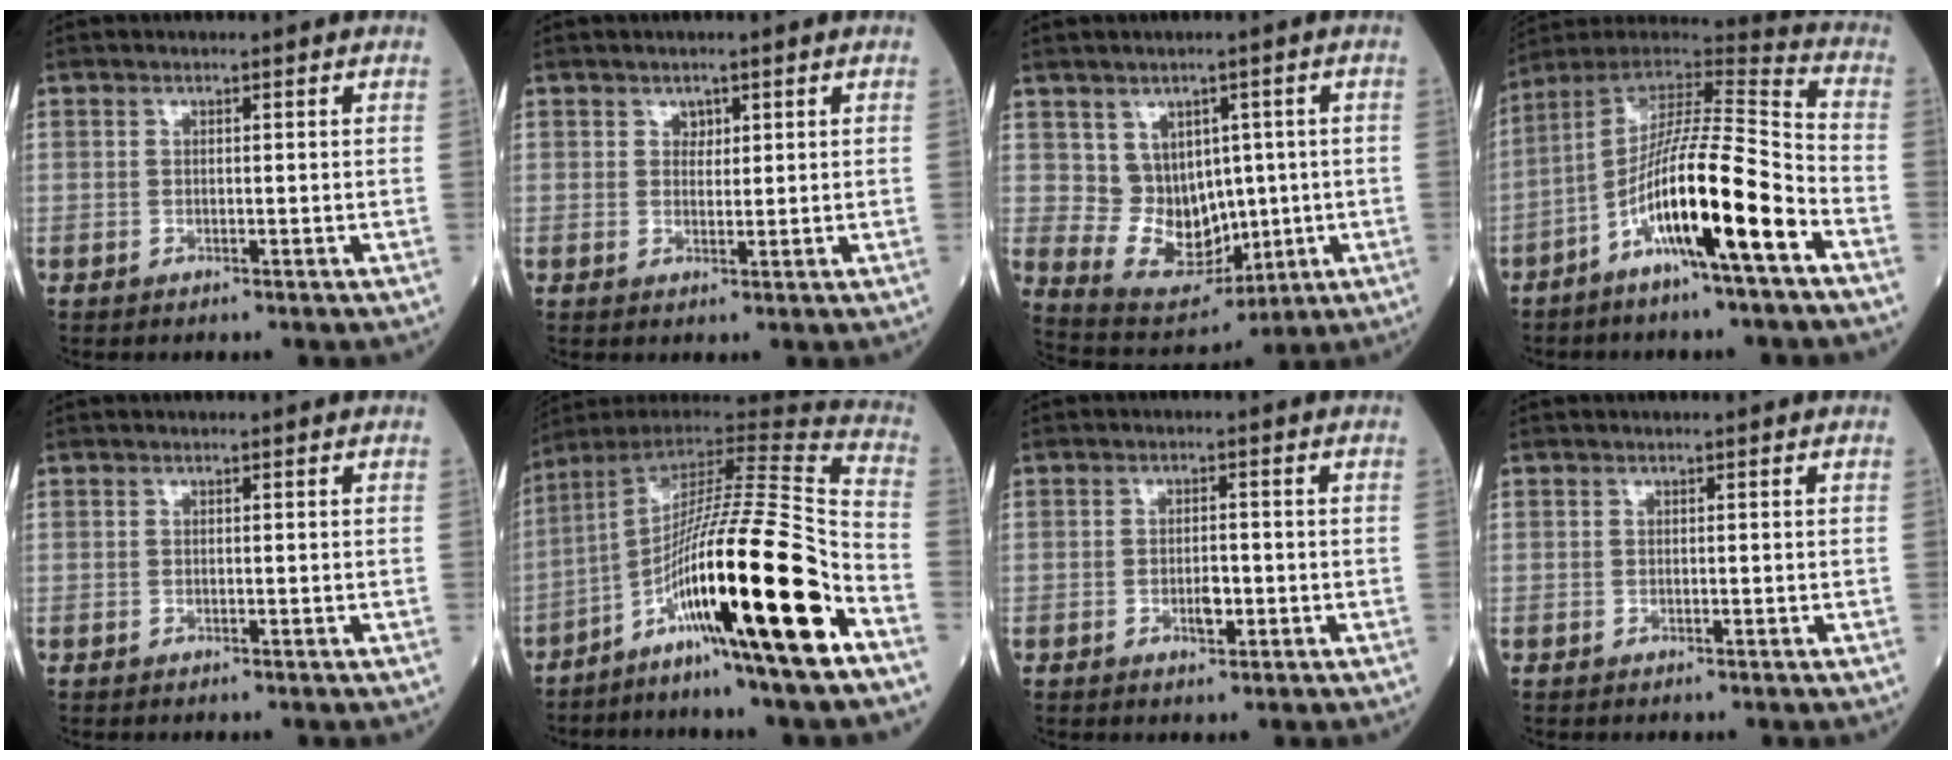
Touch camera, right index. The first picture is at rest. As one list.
[{"total": 1.3, "force": [0.7, 0.9, 0.6], "torque": [-0.007, -0.003, 0.011]}, {"total": 9.0, "force": [0.7, 6.9, 5.7], "torque": [-0.101, 0.012, 0.042]}, {"total": 16.4, "force": [-7.2, 0.5, 14.7], "torque": [-0.269, -0.004, -0.130]}, {"total": 0.0}, {"total": 24.2, "force": [-10.4, -0.3, 21.8], "torque": [-0.346, -0.023, -0.184]}, {"total": 2.5, "force": [-0.9, 0.9, 2.2], "torque": [-0.040, 0.001, -0.012]}, {"total": 0.0}]